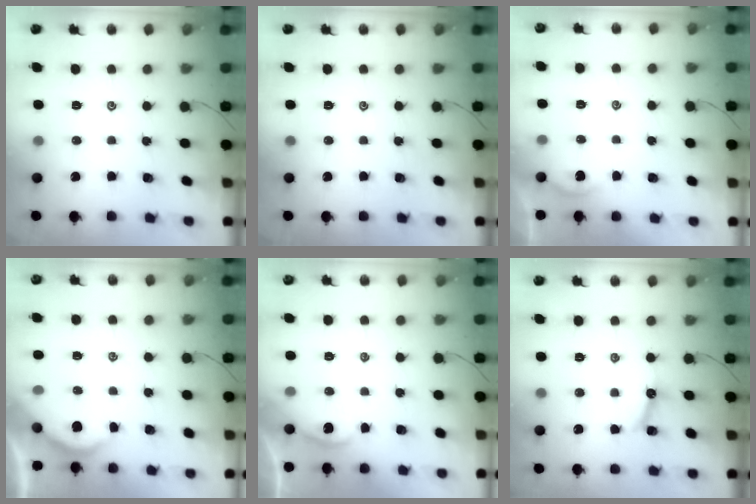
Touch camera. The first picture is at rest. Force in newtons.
{"total": 0.0}
{"total": 1.2, "press": 1.2, "slide": 0.2}
{"total": 2.5, "press": 2.5, "slide": 0.4}
{"total": 1.5, "press": 1.5, "slide": 0.2}
{"total": 8.4, "press": 8.4, "slide": 0.3}